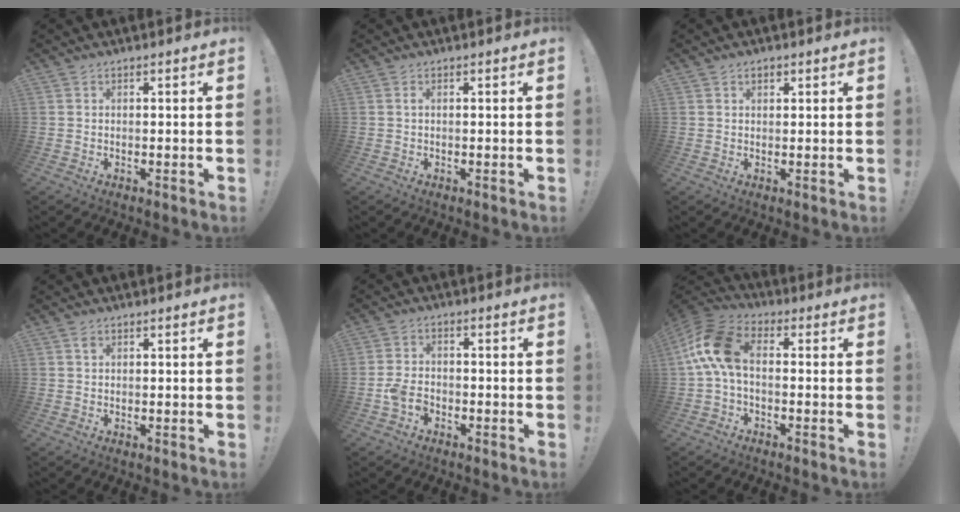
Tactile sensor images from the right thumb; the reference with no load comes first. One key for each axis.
{"total": 0.5, "fx": 0.0, "fy": 0.0, "fz": 0.5, "tx": -0.015, "ty": 0.002, "tz": 0.000}
{"total": 1.3, "fx": 0.7, "fy": 0.8, "fz": 0.7, "tx": -0.014, "ty": 0.002, "tz": 0.014}
{"total": 1.1, "fx": 0.5, "fy": 0.7, "fz": 0.6, "tx": -0.010, "ty": -0.001, "tz": 0.009}
{"total": 5.3, "fx": -3.0, "fy": 3.3, "fz": 3.0, "tx": -0.068, "ty": 0.015, "tz": -0.054}
{"total": 12.1, "fx": 0.8, "fy": 6.8, "fz": 10.0, "tx": -0.211, "ty": 0.011, "tz": 0.020}